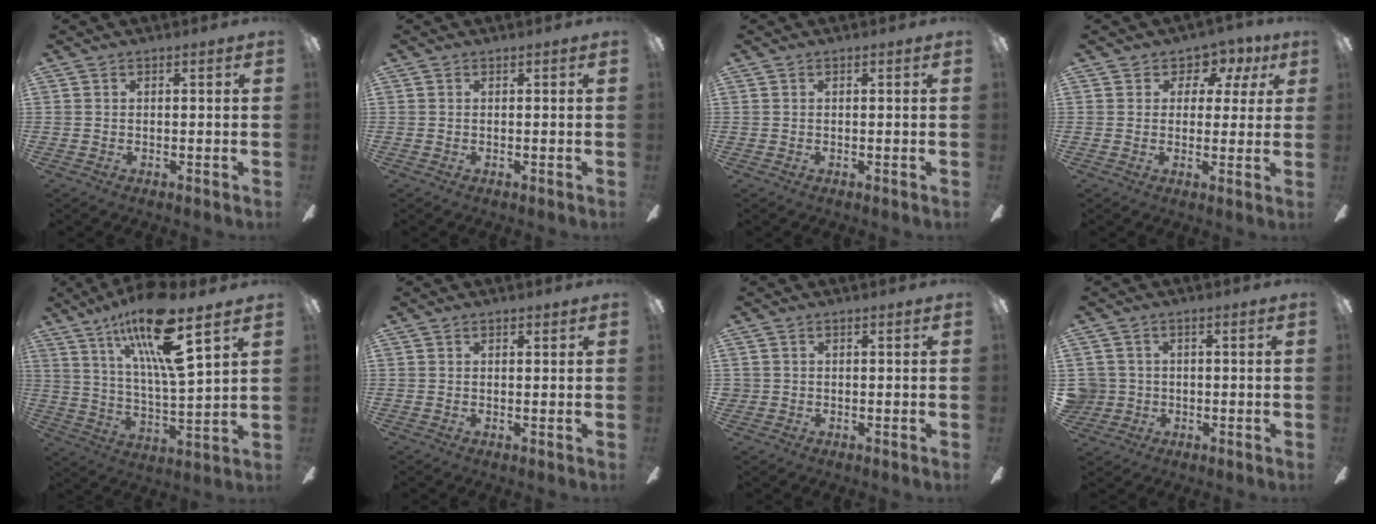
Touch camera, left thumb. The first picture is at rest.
{"total": 0.0}
{"total": 0.0}
{"total": 5.1, "force": [2.5, 4.2, 1.6], "torque": [-0.026, -0.012, 0.042]}
{"total": 19.4, "force": [12.1, 4.3, 14.5], "torque": [-0.273, -0.050, 0.191]}
{"total": 1.0, "force": [0.6, 0.6, 0.5], "torque": [-0.002, -0.001, 0.010]}
{"total": 1.0, "force": [0.0, 1.0, 0.1], "torque": [-0.001, 0.004, -0.001]}
{"total": 4.3, "force": [0.2, 4.3, 0.4], "torque": [-0.019, 0.009, 0.004]}